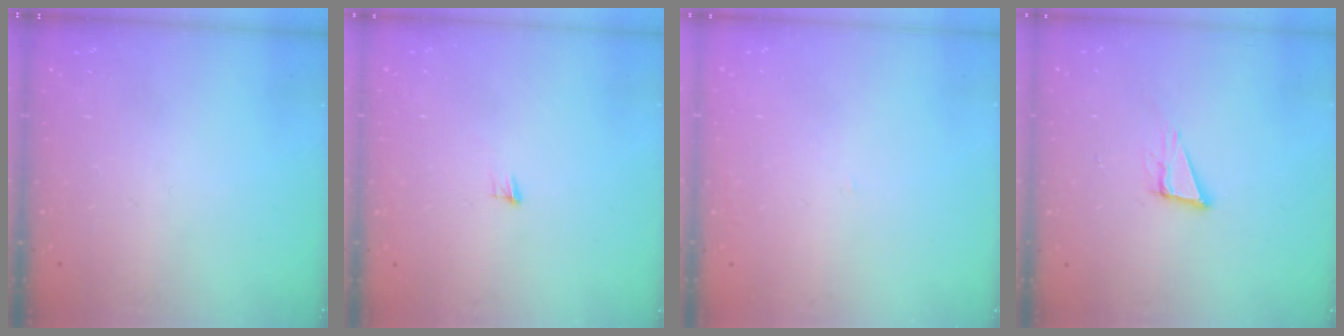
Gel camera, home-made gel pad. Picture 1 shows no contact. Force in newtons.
{"total": 3.9, "press": 3.8, "slide": 0.9}
{"total": 0.9, "press": 0.9, "slide": 0.1}
{"total": 7.7, "press": 7.0, "slide": 3.2}